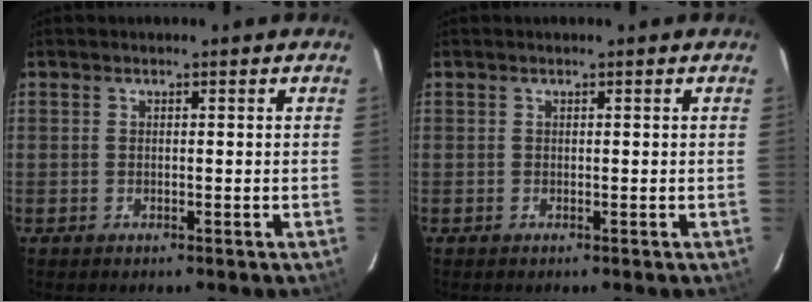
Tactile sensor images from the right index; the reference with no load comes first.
{"total": 0.0}